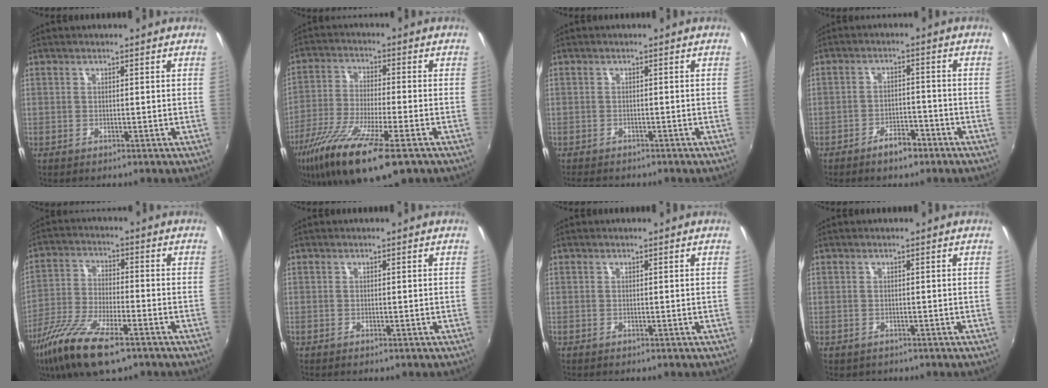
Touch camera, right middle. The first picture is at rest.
{"total": 16.7, "force": [-9.8, 3.2, 13.1], "torque": [-0.260, -0.056, -0.183]}
{"total": 3.1, "force": [-2.7, 1.1, 0.9], "torque": [-0.026, -0.012, -0.046]}
{"total": 4.7, "force": [-3.5, 2.0, 2.5], "torque": [-0.052, 0.003, -0.048]}
{"total": 14.9, "force": [-9.3, 4.5, 10.7], "torque": [-0.229, -0.039, -0.182]}
{"total": 0.0}
{"total": 0.0}
{"total": 0.9, "force": [-0.4, 0.8, 0.2], "torque": [-0.006, -0.003, -0.003]}